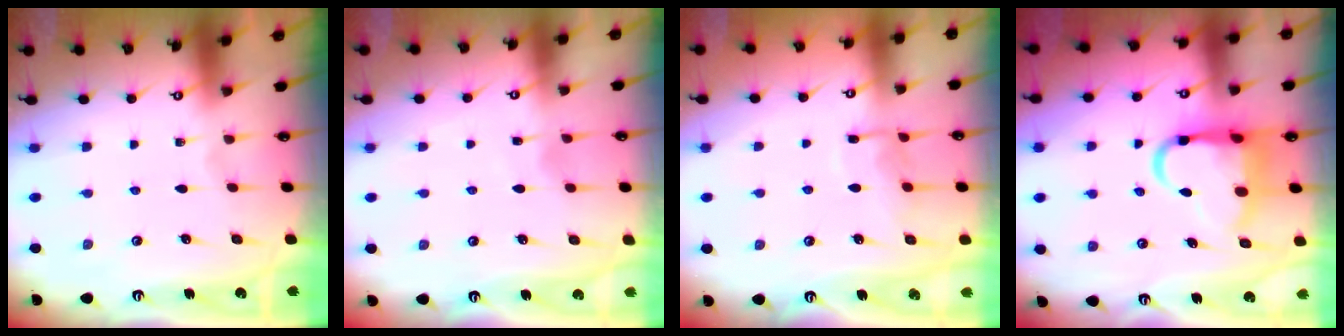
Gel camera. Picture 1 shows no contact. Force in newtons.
{"total": 3.2, "press": 3.2, "slide": 0.4}
{"total": 7.2, "press": 7.2, "slide": 0.6}
{"total": 12.2, "press": 12.1, "slide": 1.9}